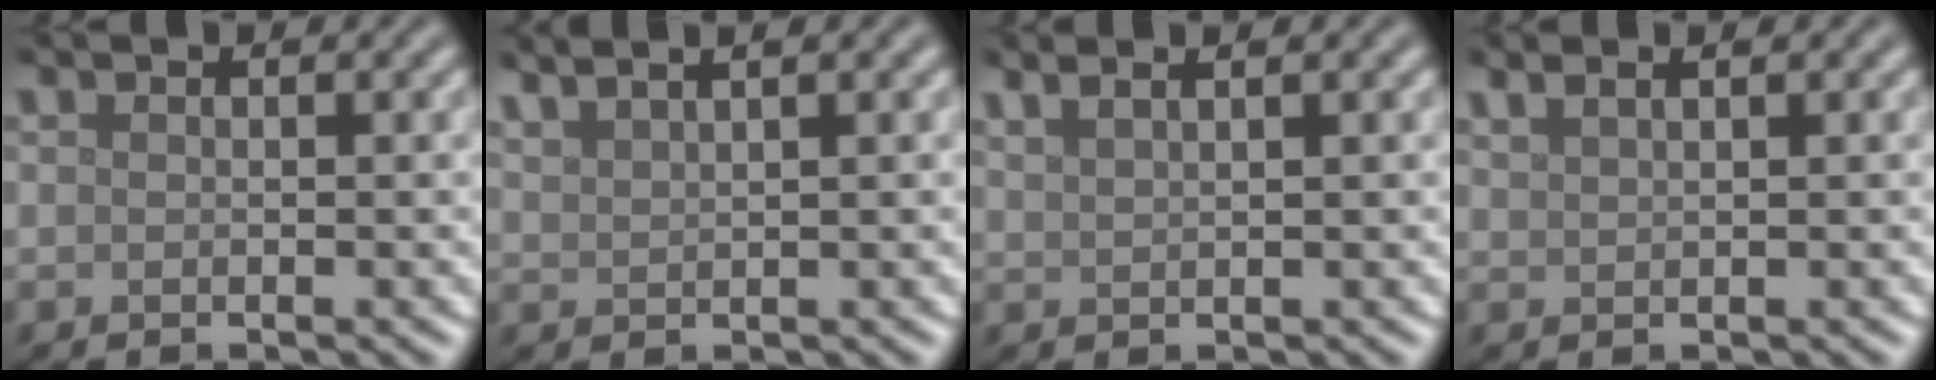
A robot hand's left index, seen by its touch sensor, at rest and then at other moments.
{"total": 4.3, "force": [3.2, 1.4, 2.5], "torque": [-0.018, 0.027, 0.025]}
{"total": 3.0, "force": [2.1, 1.1, 1.8], "torque": [-0.011, 0.013, 0.012]}
{"total": 1.8, "force": [1.4, 0.6, 1.0], "torque": [-0.011, 0.002, 0.017]}